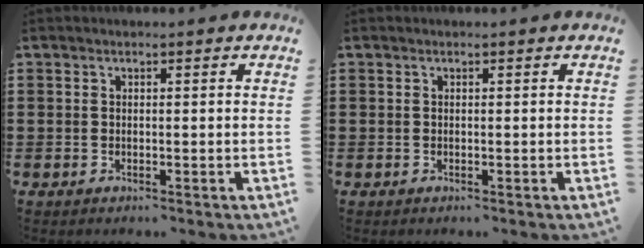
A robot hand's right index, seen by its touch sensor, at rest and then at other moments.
{"total": 0.0}